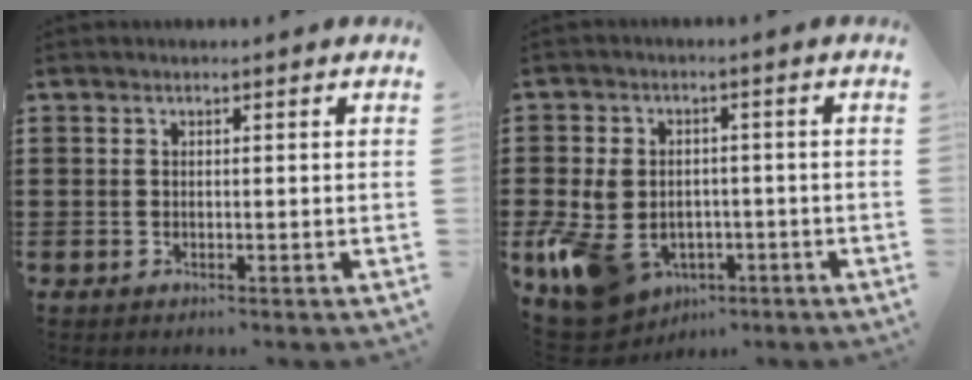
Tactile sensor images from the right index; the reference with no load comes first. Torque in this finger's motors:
{"motor_torque": [2.14, 0.00, 1.05, 0.21]}